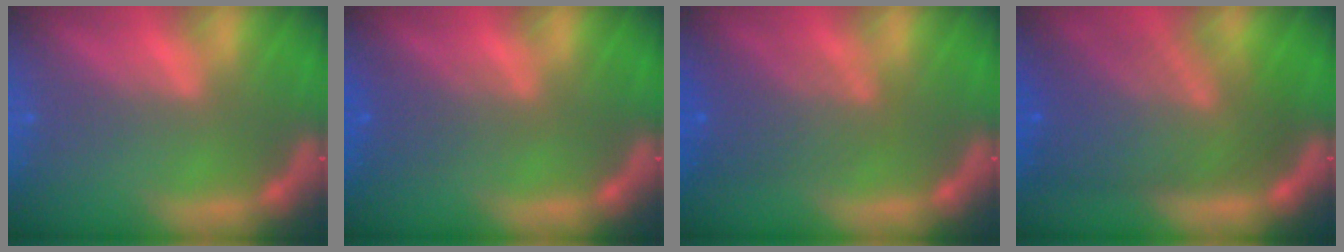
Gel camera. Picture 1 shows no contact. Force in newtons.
{"total": 2.5}
{"total": 4.5}
{"total": 10.0}